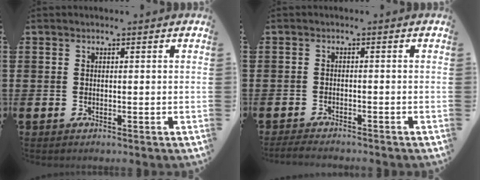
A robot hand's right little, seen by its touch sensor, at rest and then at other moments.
{"total": 1.1, "force": [-1.0, 0.0, 0.4], "torque": [-0.008, 0.006, -0.020]}